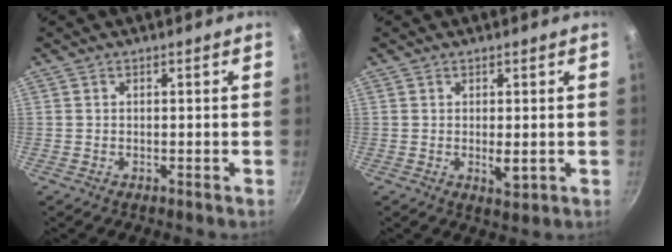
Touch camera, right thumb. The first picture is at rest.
{"total": 2.9, "force": [-0.2, 1.0, 2.7], "torque": [-0.046, -0.011, -0.001]}